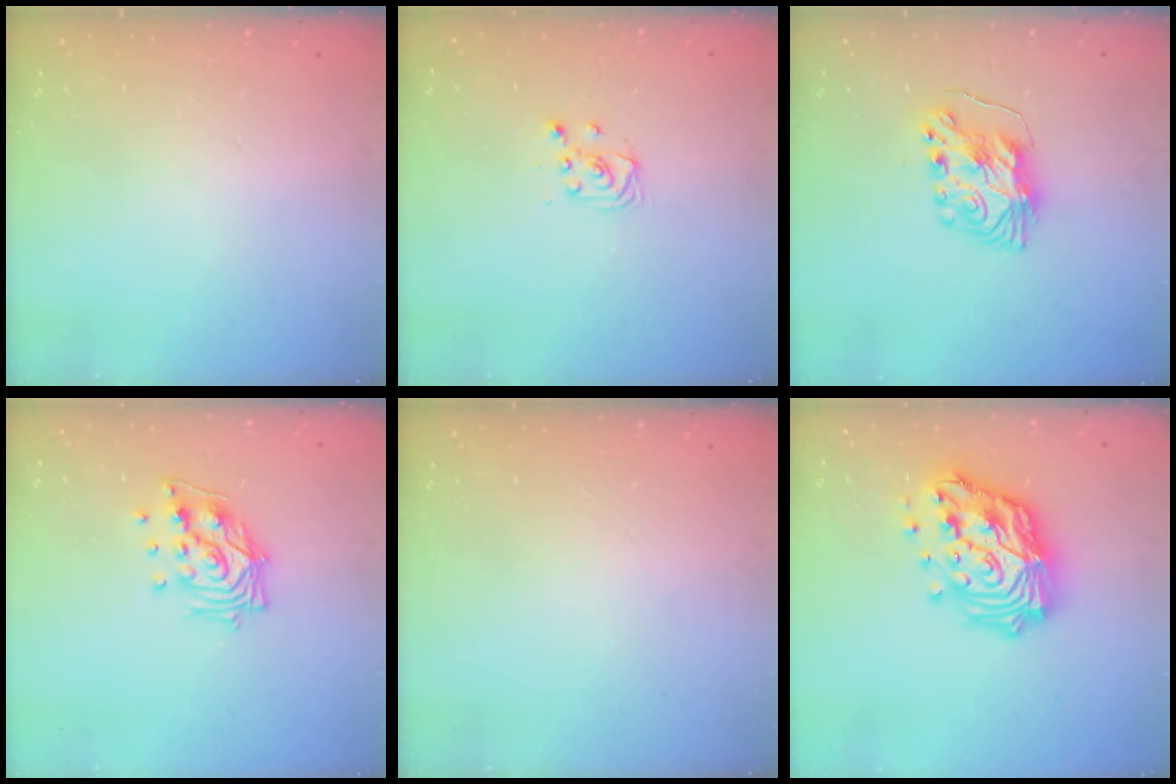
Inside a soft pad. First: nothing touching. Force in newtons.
{"total": 2.9, "press": 2.9, "slide": 0.4}
{"total": 8.2, "press": 8.2, "slide": 0.6}
{"total": 13.1, "press": 13.0, "slide": 1.2}
{"total": 0.0}
{"total": 19.2, "press": 19.1, "slide": 1.8}